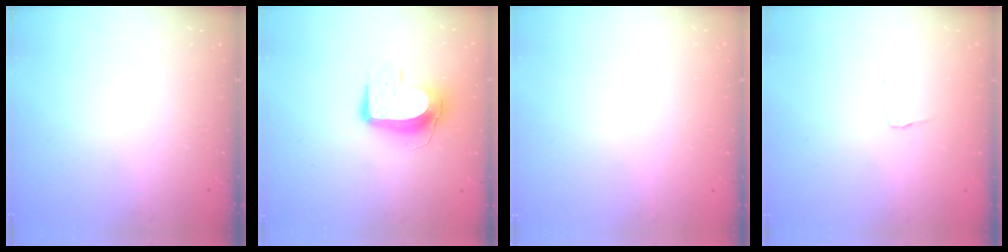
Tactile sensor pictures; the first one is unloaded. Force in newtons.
{"total": 10.6, "press": 10.5, "slide": 1.0}
{"total": 0.0}
{"total": 2.6, "press": 2.6, "slide": 0.2}